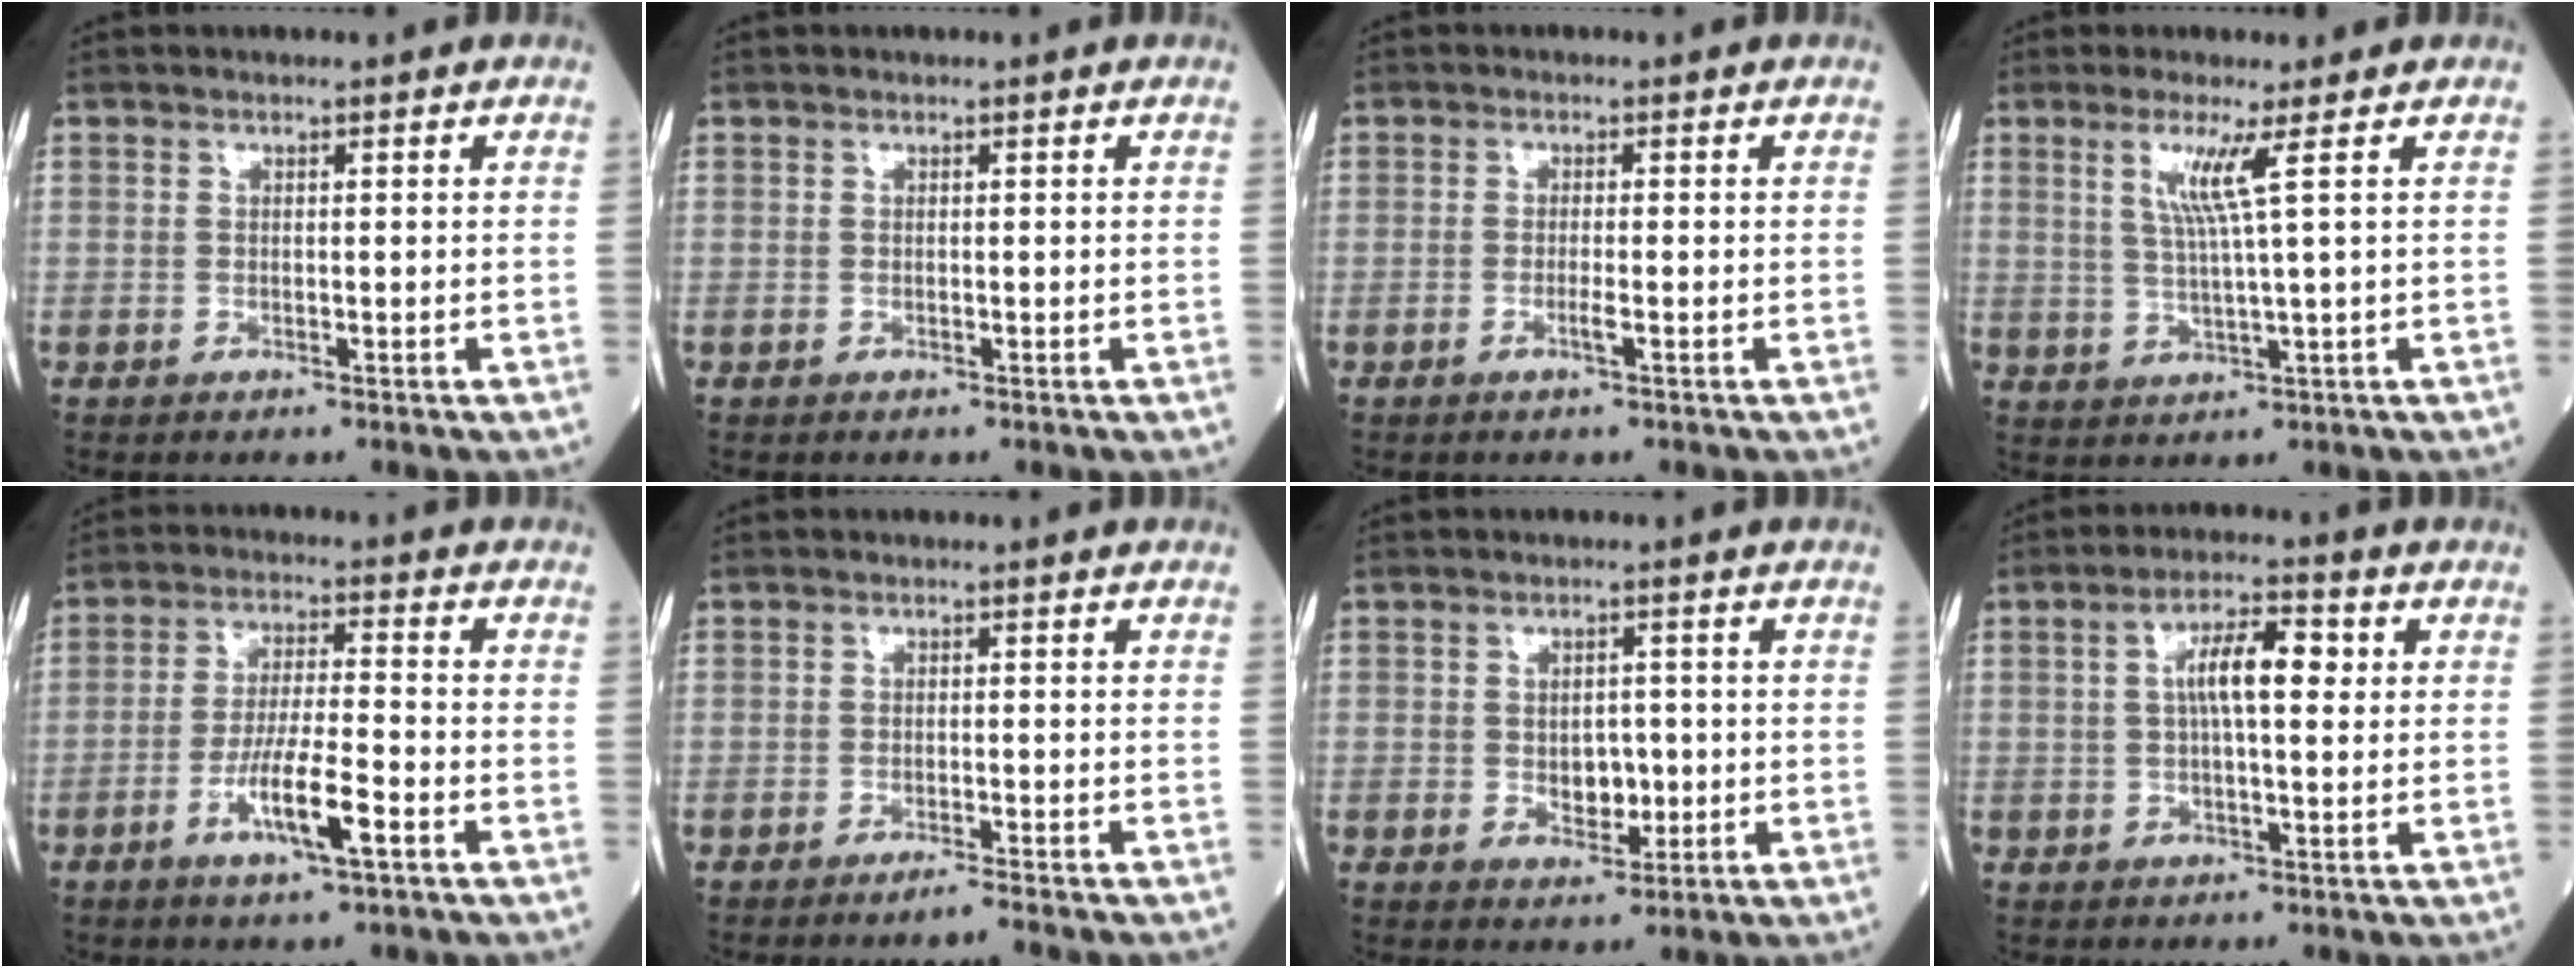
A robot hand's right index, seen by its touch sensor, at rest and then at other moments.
{"total": 0.0}
{"total": 1.5, "force": [-0.6, -0.1, 1.4], "torque": [-0.028, -0.003, -0.013]}
{"total": 5.0, "force": [1.9, -1.3, 4.4], "torque": [-0.090, -0.006, 0.041]}
{"total": 8.4, "force": [-3.6, 0.8, 7.6], "torque": [-0.144, -0.007, -0.065]}
{"total": 1.9, "force": [-1.6, -0.4, 1.0], "torque": [-0.016, 0.000, -0.026]}
{"total": 4.0, "force": [-0.4, 2.6, 3.0], "torque": [-0.037, 0.000, 0.000]}
{"total": 7.2, "force": [1.5, 1.9, 6.7], "torque": [-0.122, 0.020, 0.025]}